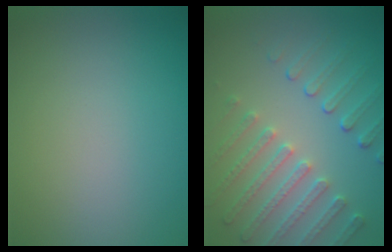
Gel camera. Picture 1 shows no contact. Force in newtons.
{"total": 5.1, "press": 3.8, "slide": 3.3}